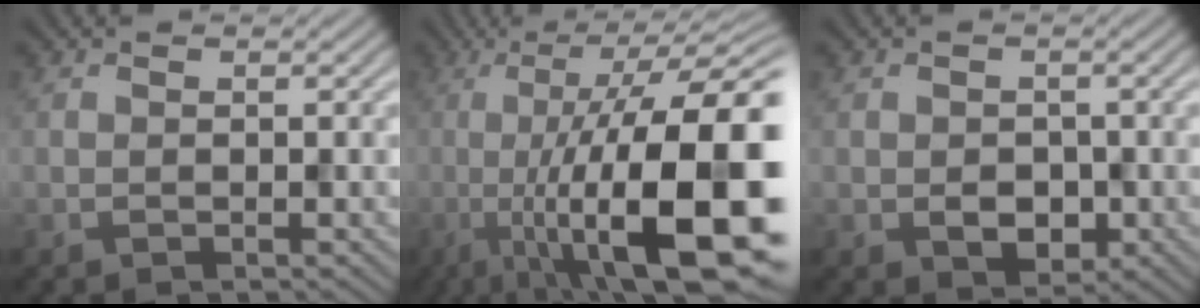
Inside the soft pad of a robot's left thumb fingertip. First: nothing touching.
{"total": 20.1, "force": [-4.8, 6.0, 18.5], "torque": [-0.284, -0.001, -0.074]}
{"total": 3.2, "force": [-0.7, 2.5, 1.8], "torque": [-0.038, -0.011, -0.011]}